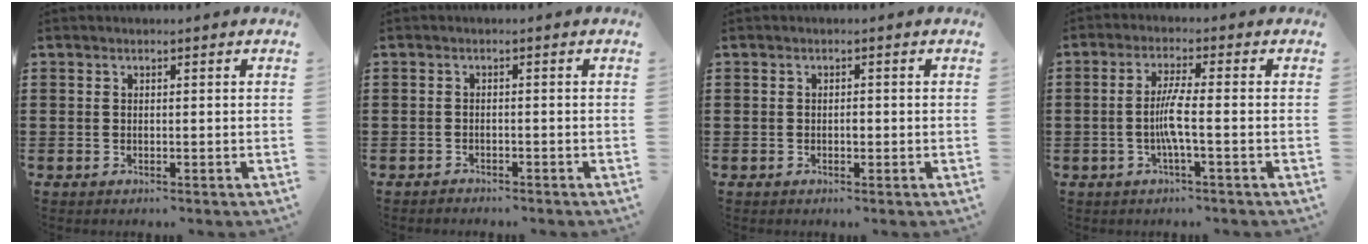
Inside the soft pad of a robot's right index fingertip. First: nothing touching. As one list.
[{"total": 1.1, "force": [-1.1, 0.2, -0.1], "torque": [-0.004, 0.003, -0.024]}, {"total": 0.9, "force": [-0.2, 0.4, 0.8], "torque": [-0.016, -0.003, -0.002]}, {"total": 4.7, "force": [-1.1, 0.0, 4.6], "torque": [-0.091, -0.007, -0.025]}]